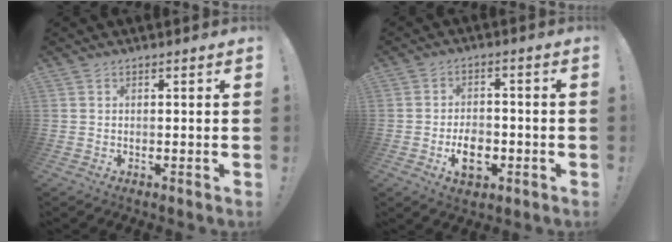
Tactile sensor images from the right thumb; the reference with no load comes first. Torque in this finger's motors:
{"motor_torque": [-0.03, 0.11, 0.87, -0.54, 0.01]}